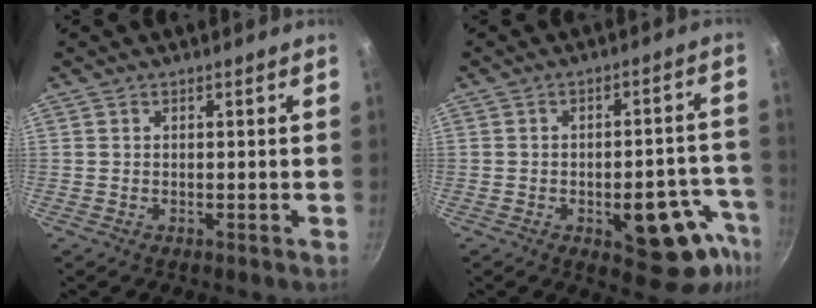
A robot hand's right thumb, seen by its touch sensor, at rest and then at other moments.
{"total": 14.6, "force": [-6.0, 6.9, 11.3], "torque": [-0.070, 0.033, -0.072]}